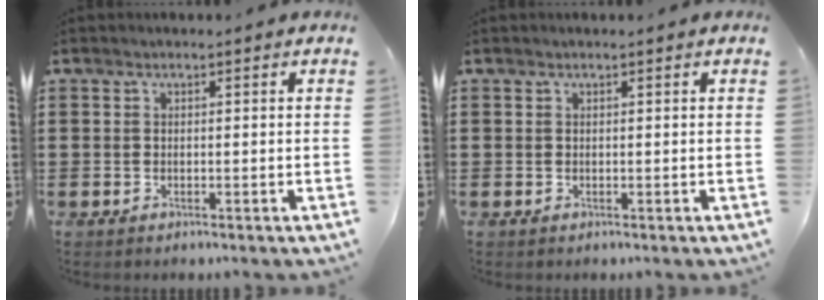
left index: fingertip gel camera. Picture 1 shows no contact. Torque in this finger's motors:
{"motor_torque": [0.31, 0.27, 0.04, 0.01]}